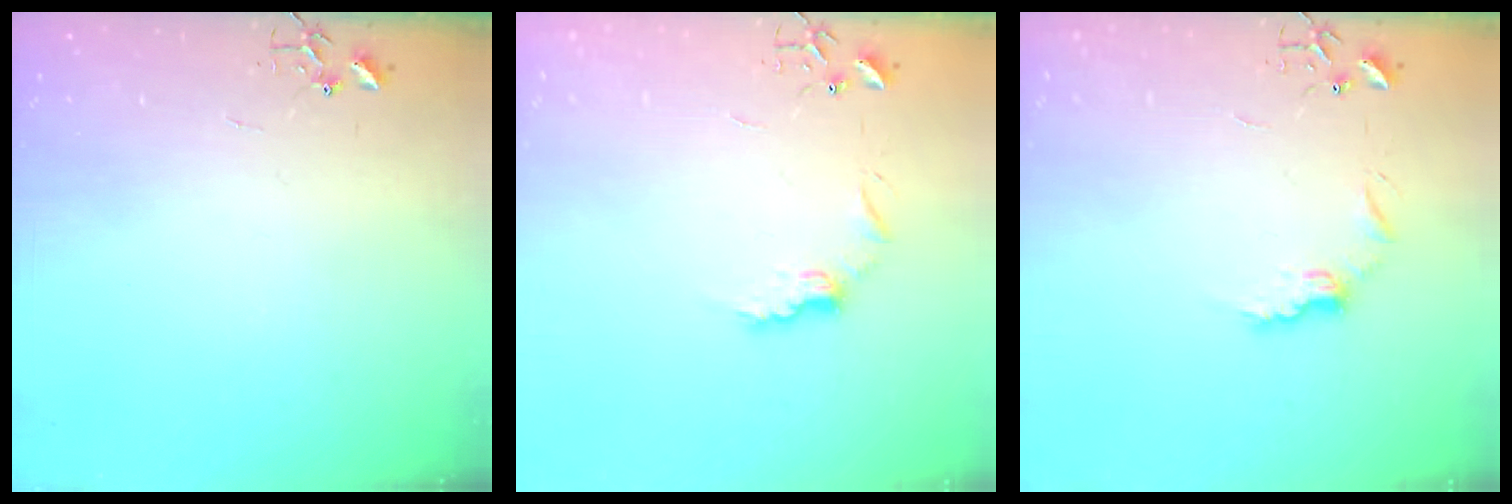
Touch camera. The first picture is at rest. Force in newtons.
{"total": 7.8, "press": 7.8, "slide": 0.4}
{"total": 7.8, "press": 7.8, "slide": 0.4}